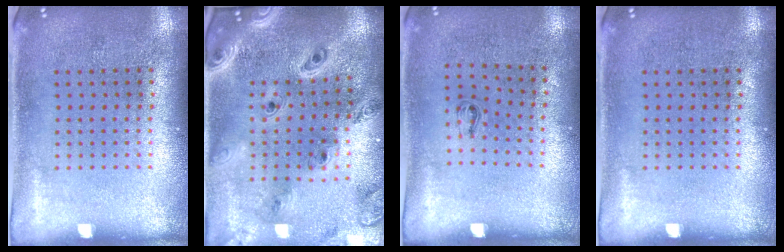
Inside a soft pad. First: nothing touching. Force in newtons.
{"total": 2.6, "press": 2.3, "slide": 1.2}
{"total": 0.5, "press": 0.3, "slide": 0.5}
{"total": 0.0}